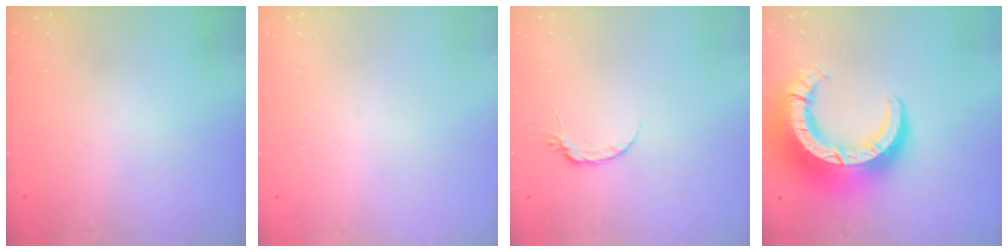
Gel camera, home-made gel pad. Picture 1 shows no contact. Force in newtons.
{"total": 0.0}
{"total": 5.3, "press": 5.2, "slide": 0.6}
{"total": 18.5, "press": 18.4, "slide": 1.8}